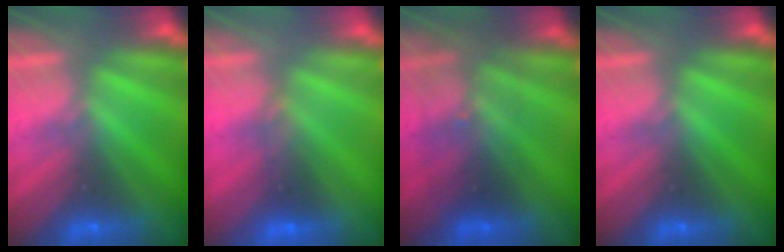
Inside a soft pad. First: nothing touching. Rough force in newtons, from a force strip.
{"total": 1.7}
{"total": 2.7}
{"total": 0.0}